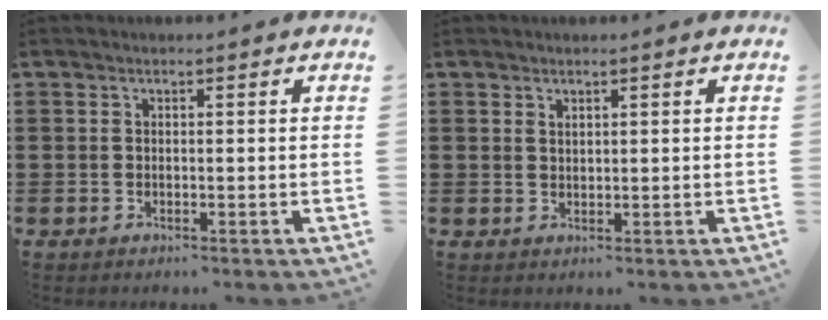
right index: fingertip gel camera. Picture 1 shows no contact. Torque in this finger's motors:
{"motor_torque": [-1.01, 1.11, -0.08, -0.01]}